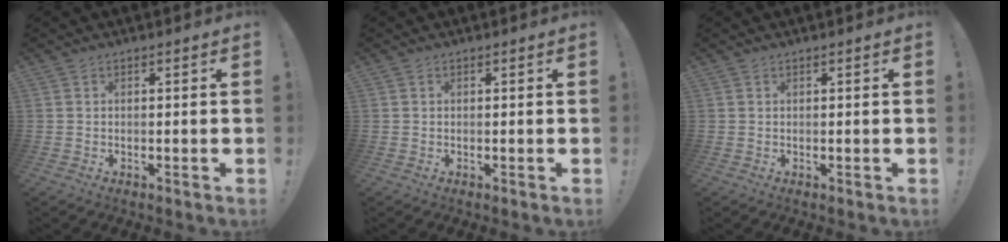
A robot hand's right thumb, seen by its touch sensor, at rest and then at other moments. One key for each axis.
{"total": 0.0}
{"total": 0.0}